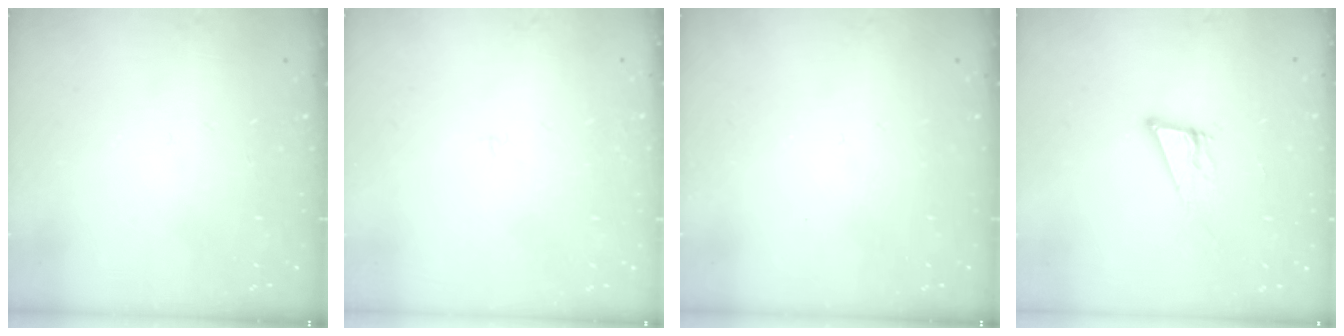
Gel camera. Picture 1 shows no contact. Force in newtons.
{"total": 1.2, "press": 1.2, "slide": 0.1}
{"total": 0.0}
{"total": 9.2, "press": 8.4, "slide": 3.5}